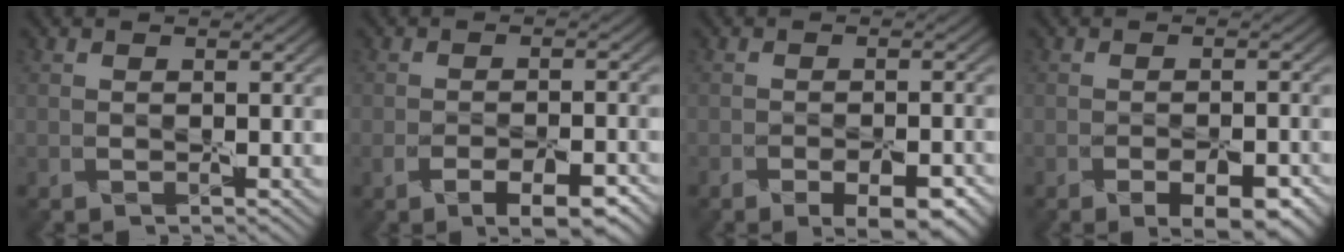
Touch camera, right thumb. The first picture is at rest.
{"total": 4.9, "force": [-3.2, 1.5, 3.4], "torque": [-0.043, 0.001, -0.044]}
{"total": 5.0, "force": [-3.3, 1.5, 3.4], "torque": [-0.038, 0.000, -0.044]}
{"total": 4.5, "force": [-2.8, 1.5, 3.1], "torque": [-0.033, 0.004, -0.033]}